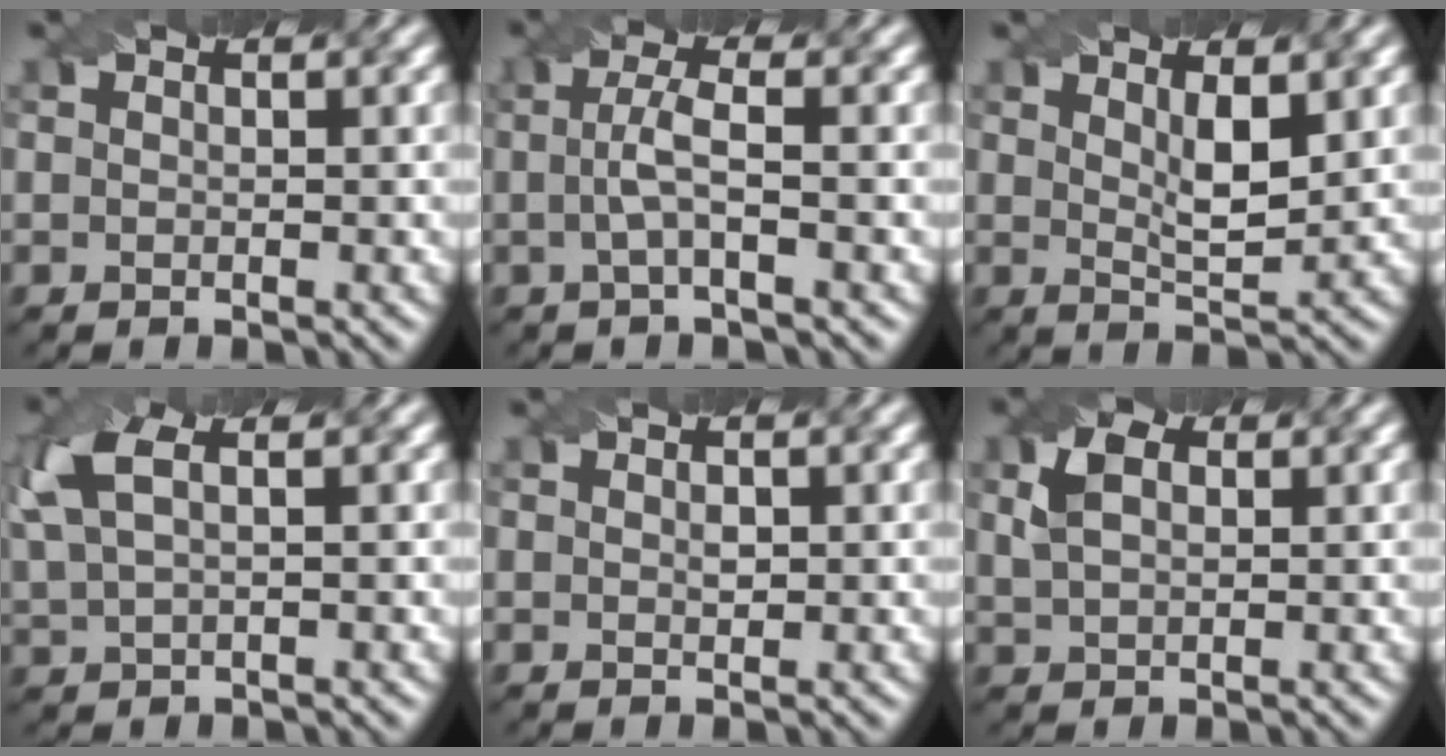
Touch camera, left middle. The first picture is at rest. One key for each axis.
{"total": 2.7, "fx": -0.2, "fy": 0.6, "fz": 2.7, "tx": -0.056, "ty": 0.004, "tz": -0.005}
{"total": 3.0, "fx": 1.2, "fy": 0.8, "fz": 2.6, "tx": -0.049, "ty": -0.008, "tz": 0.023}
{"total": 5.4, "fx": 2.0, "fy": 2.5, "fz": 4.4, "tx": -0.107, "ty": 0.016, "tz": 0.042}
{"total": 0.7, "fx": 0.1, "fy": 0.4, "fz": 0.6, "tx": -0.009, "ty": 0.000, "tz": 0.002}
{"total": 3.2, "fx": 1.1, "fy": 2.1, "fz": 2.1, "tx": -0.051, "ty": 0.005, "tz": 0.022}